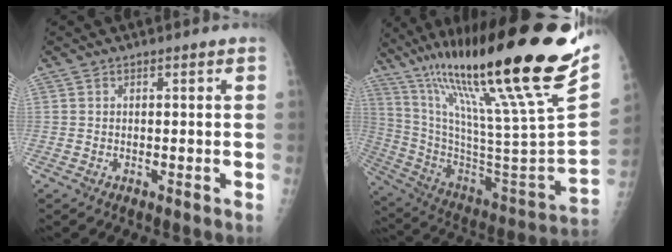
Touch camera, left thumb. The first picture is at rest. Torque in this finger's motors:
{"motor_torque": [2.00, -0.48, 2.53, -0.25, 0.73]}